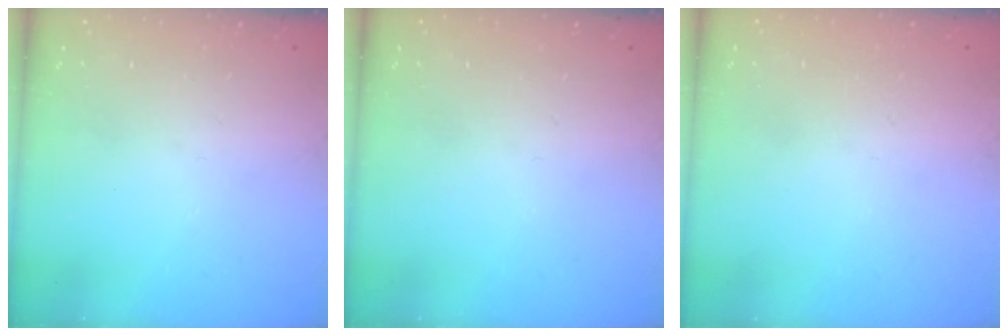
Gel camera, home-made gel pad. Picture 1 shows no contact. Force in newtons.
{"total": 0.0}
{"total": 0.7, "press": 0.7, "slide": 0.3}